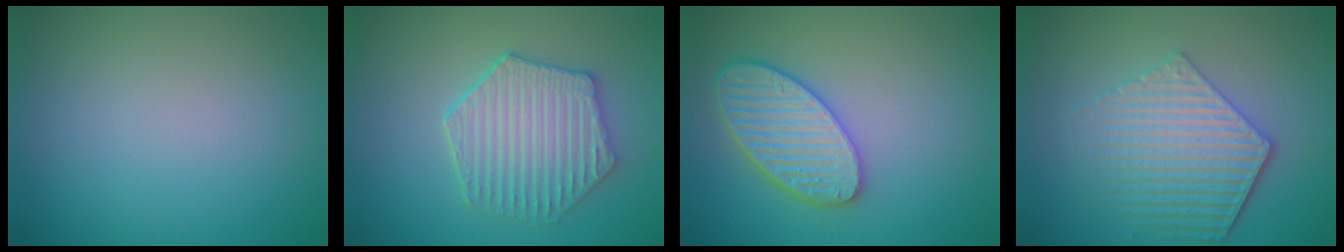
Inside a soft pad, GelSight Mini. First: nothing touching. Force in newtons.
{"total": 5.2, "press": 4.4, "slide": 2.7}
{"total": 5.1, "press": 4.7, "slide": 2.0}
{"total": 5.5, "press": 4.3, "slide": 3.5}